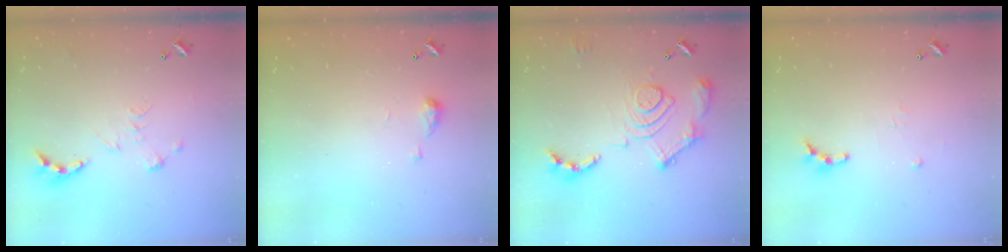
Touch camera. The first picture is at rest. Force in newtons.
{"total": 5.2, "press": 5.1, "slide": 0.7}
{"total": 18.1, "press": 18.0, "slide": 1.9}
{"total": 6.7, "press": 6.7, "slide": 0.6}